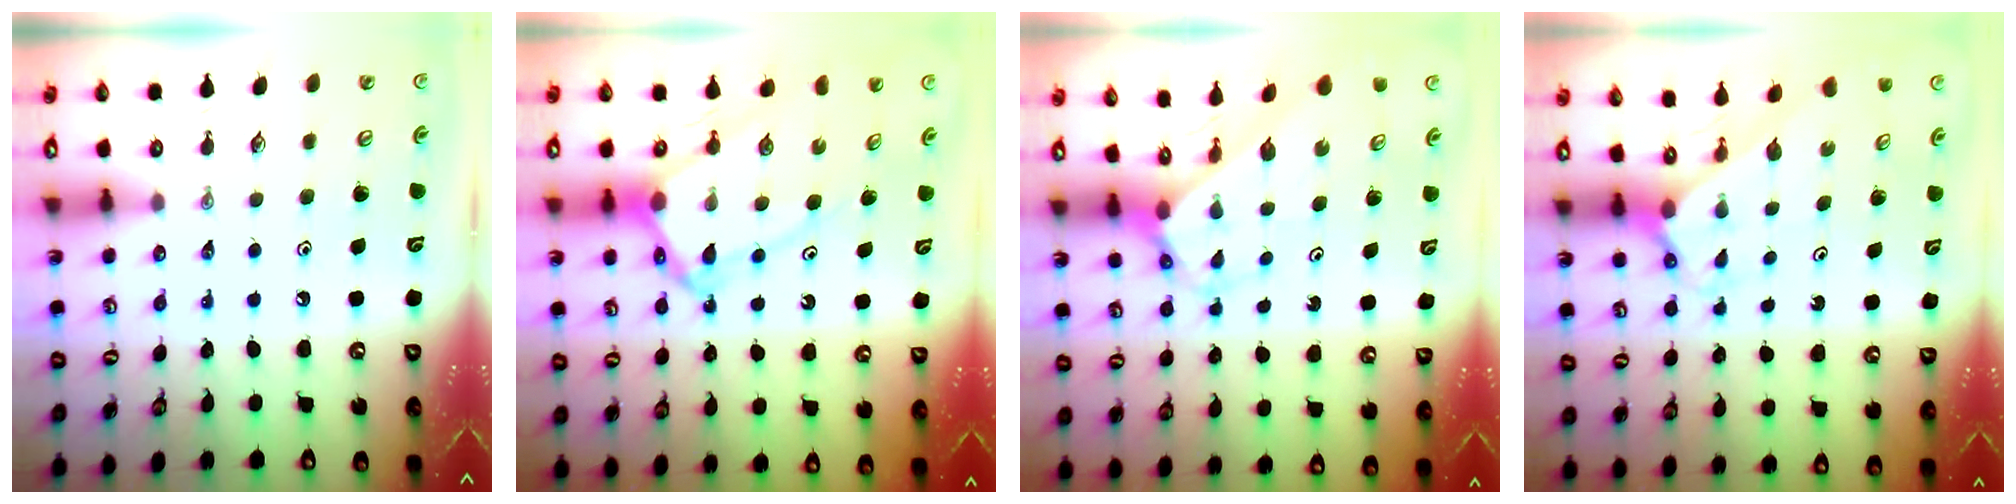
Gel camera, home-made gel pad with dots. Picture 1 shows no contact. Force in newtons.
{"total": 10.6, "press": 10.5, "slide": 0.9}
{"total": 2.8, "press": 2.8, "slide": 0.2}
{"total": 2.0, "press": 2.0, "slide": 0.1}